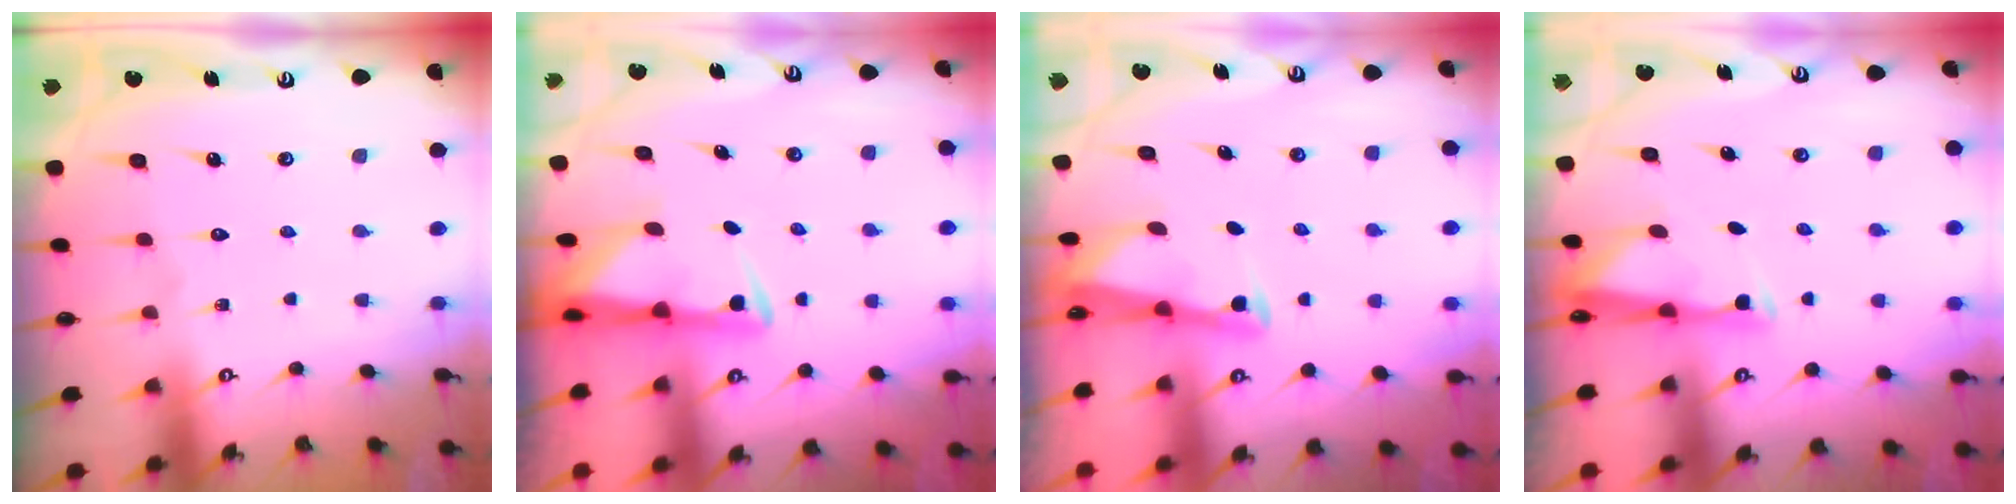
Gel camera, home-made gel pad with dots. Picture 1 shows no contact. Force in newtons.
{"total": 2.8, "press": 2.8, "slide": 0.6}
{"total": 2.6, "press": 2.6, "slide": 0.1}
{"total": 2.9, "press": 2.9, "slide": 0.6}